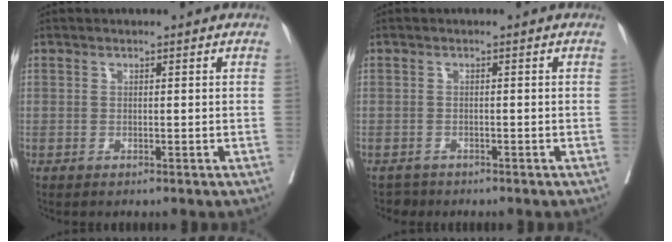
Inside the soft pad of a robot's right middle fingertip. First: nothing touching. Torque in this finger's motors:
{"motor_torque": [-0.10, -0.03, -0.04, -0.01]}